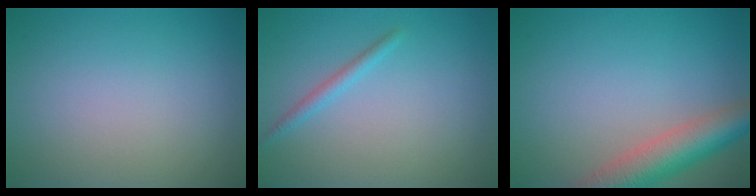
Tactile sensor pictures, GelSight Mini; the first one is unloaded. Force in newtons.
{"total": 1.3, "press": 1.2, "slide": 0.1}
{"total": 6.2, "press": 6.2, "slide": 0.5}